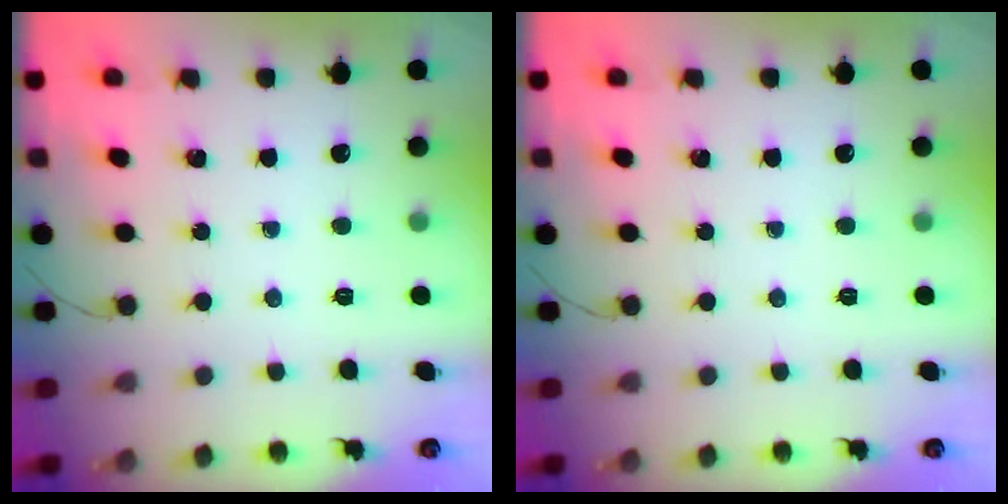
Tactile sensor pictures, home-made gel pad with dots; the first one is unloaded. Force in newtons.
{"total": 0.0}